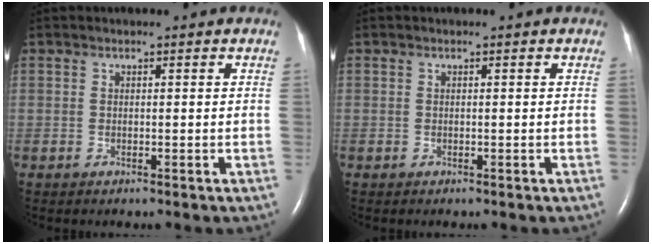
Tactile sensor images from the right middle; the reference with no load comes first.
{"total": 0.0}